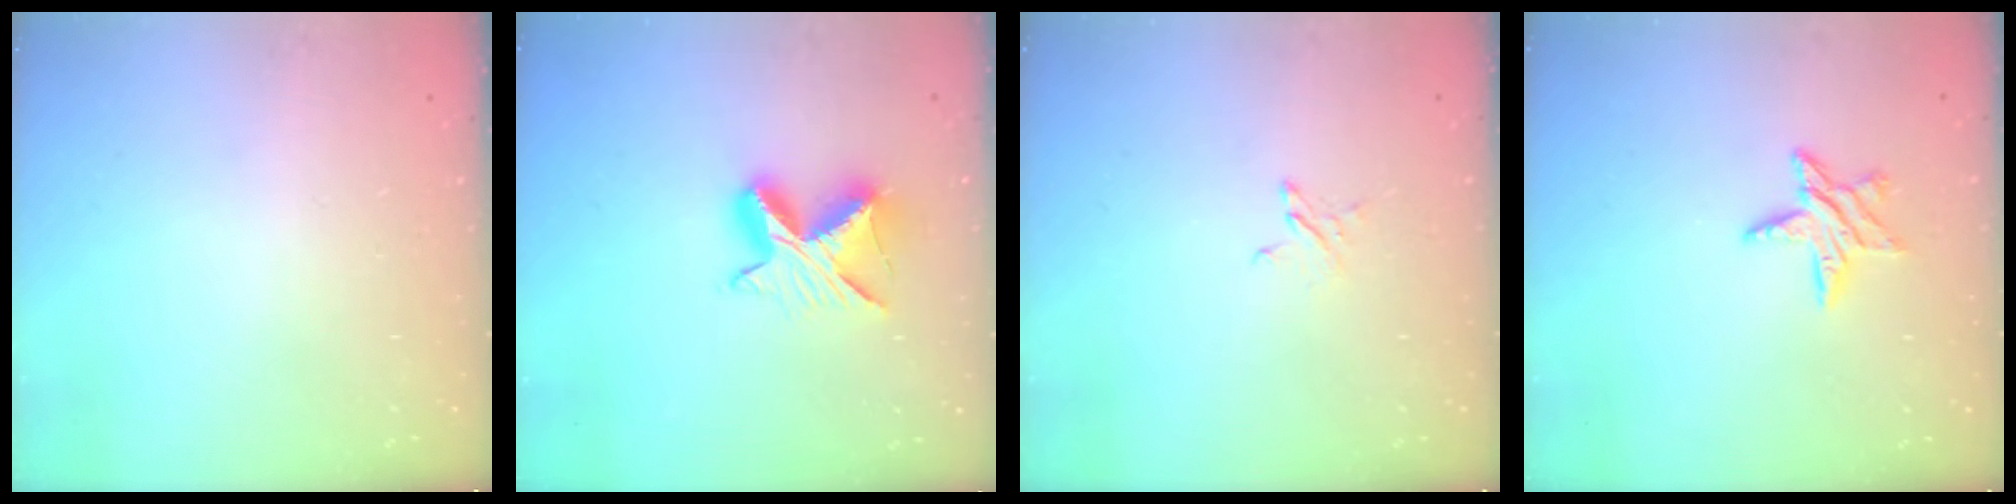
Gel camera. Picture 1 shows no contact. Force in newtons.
{"total": 9.5, "press": 9.5, "slide": 0.2}
{"total": 2.7, "press": 2.7, "slide": 0.3}
{"total": 7.9, "press": 7.9, "slide": 0.5}